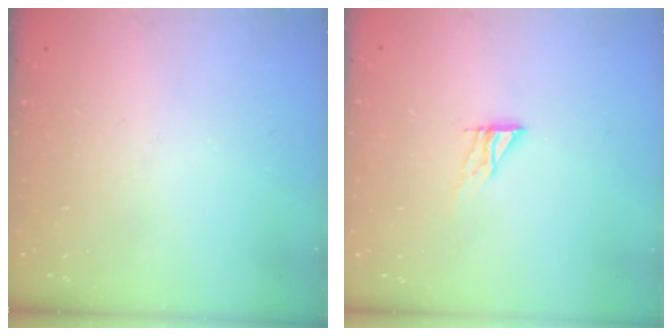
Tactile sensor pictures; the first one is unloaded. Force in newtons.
{"total": 6.3, "press": 6.3, "slide": 0.6}